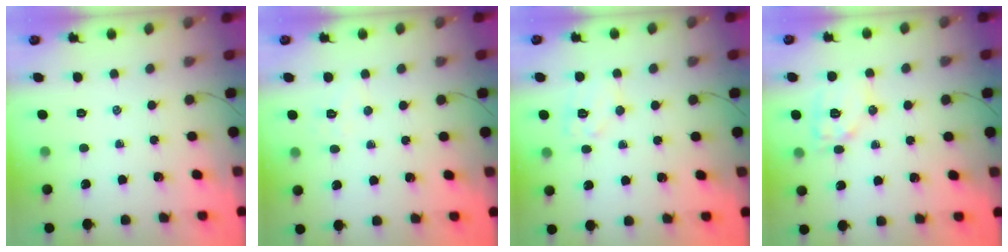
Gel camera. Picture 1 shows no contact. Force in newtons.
{"total": 4.3, "press": 4.2, "slide": 0.8}
{"total": 8.6, "press": 8.6, "slide": 0.4}
{"total": 10.4, "press": 10.4, "slide": 0.5}